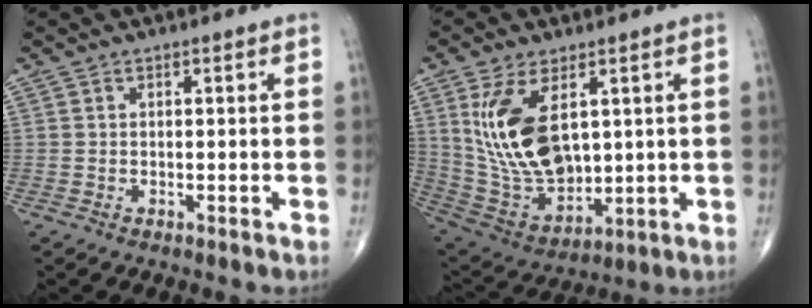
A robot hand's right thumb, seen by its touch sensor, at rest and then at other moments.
{"total": 17.0, "force": [4.4, 9.4, 13.5], "torque": [-0.240, -0.022, 0.109]}